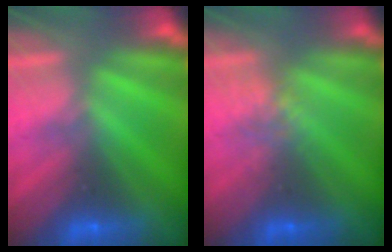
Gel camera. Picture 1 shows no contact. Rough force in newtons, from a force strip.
{"total": 2.2}